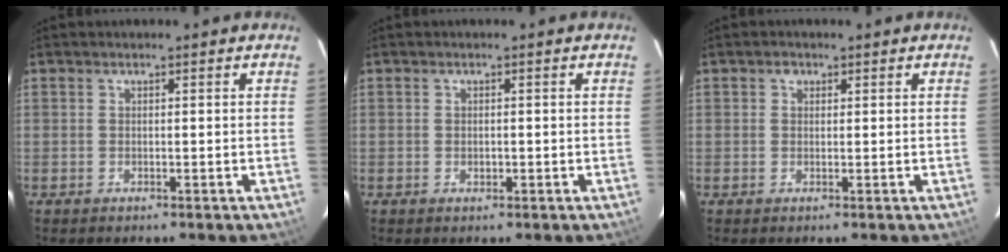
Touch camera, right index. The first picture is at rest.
{"total": 1.0, "force": [-0.2, 0.7, 0.7], "torque": [-0.012, 0.003, -0.002]}
{"total": 1.2, "force": [0.4, 1.1, 0.2], "torque": [-0.003, 0.006, 0.004]}